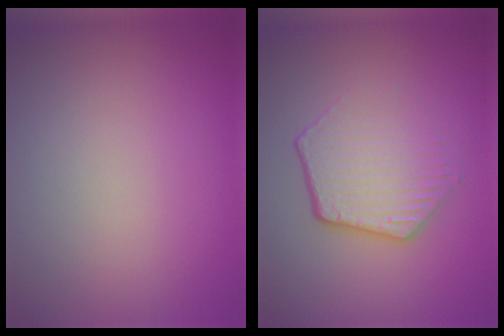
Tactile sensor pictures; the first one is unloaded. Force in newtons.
{"total": 4.3, "press": 3.1, "slide": 2.9}